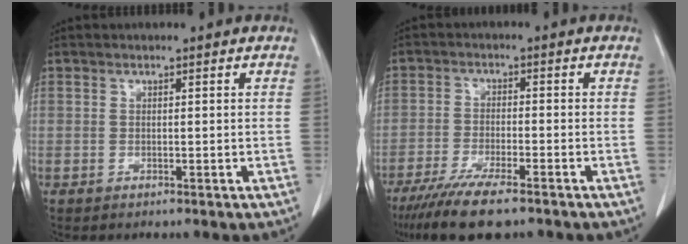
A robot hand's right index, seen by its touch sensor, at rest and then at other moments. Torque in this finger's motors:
{"motor_torque": [-0.64, -0.25, -0.19, -0.15]}